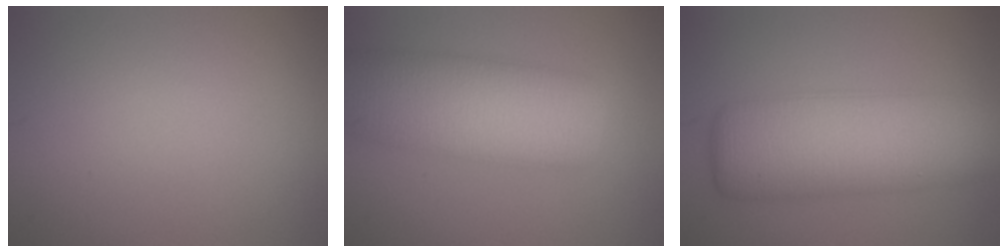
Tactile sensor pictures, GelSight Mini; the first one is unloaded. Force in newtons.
{"total": 10.0, "press": 9.9, "slide": 0.7}
{"total": 10.3, "press": 10.3, "slide": 0.4}